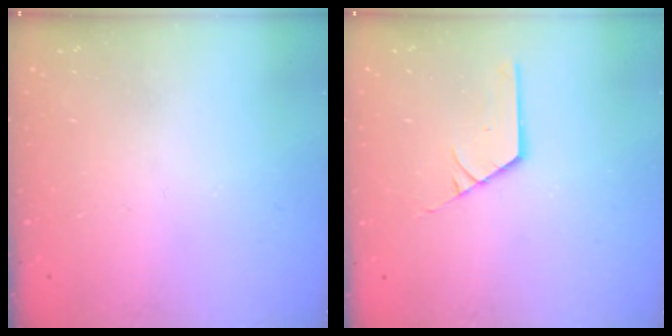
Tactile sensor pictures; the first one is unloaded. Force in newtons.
{"total": 2.2, "press": 2.2, "slide": 0.1}